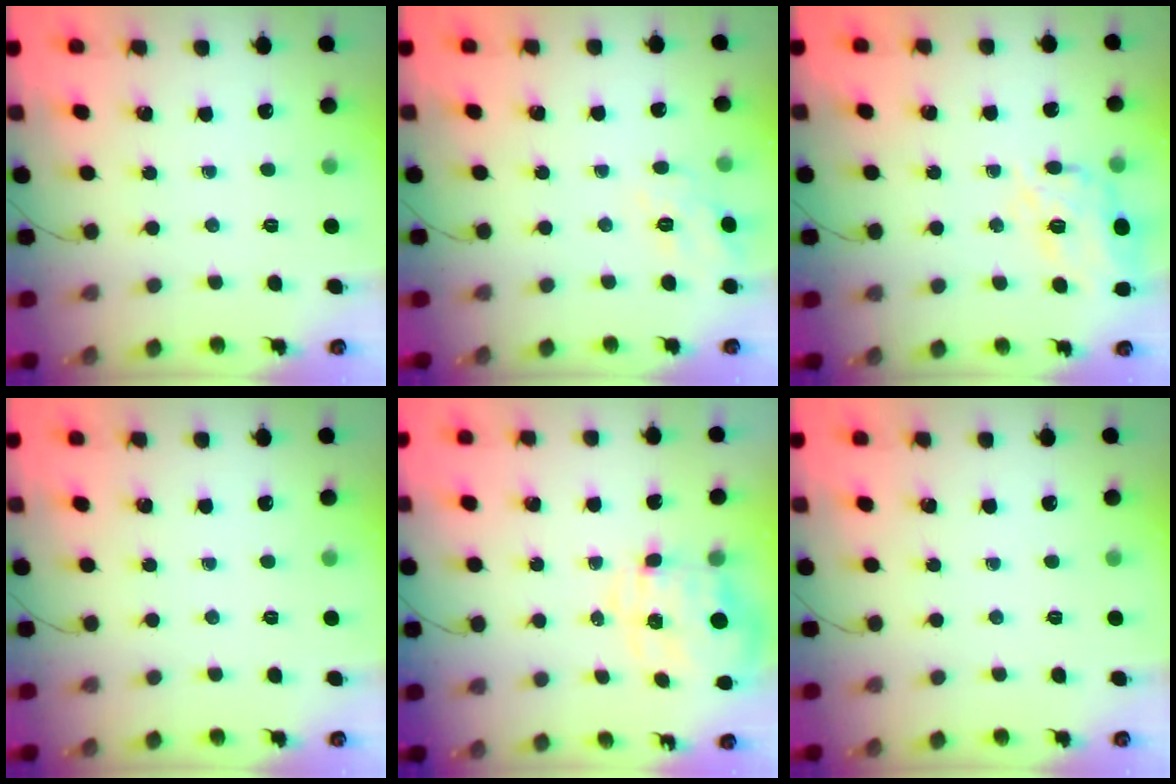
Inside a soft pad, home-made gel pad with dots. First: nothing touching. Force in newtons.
{"total": 9.9, "press": 9.8, "slide": 1.6}
{"total": 13.1, "press": 12.9, "slide": 2.3}
{"total": 0.0}
{"total": 10.5, "press": 10.5, "slide": 0.9}
{"total": 0.0}